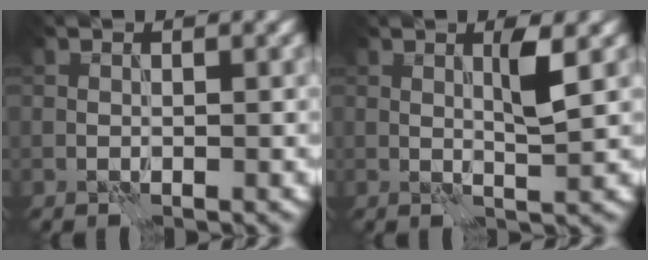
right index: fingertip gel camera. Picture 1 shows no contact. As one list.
[{"total": 2.2, "force": [0.9, 0.0, 2.0], "torque": [-0.036, -0.001, 0.014]}]